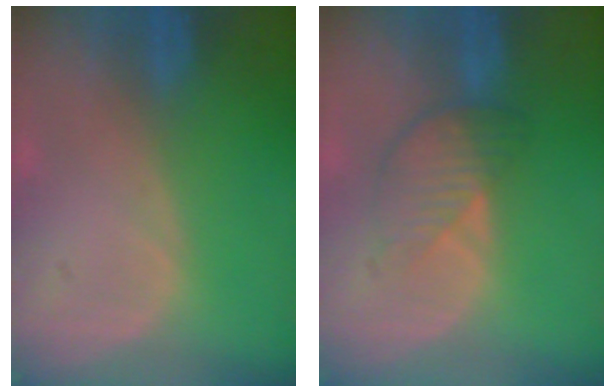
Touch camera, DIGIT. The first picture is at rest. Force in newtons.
{"total": 4.6, "press": 4.2, "slide": 2.0}